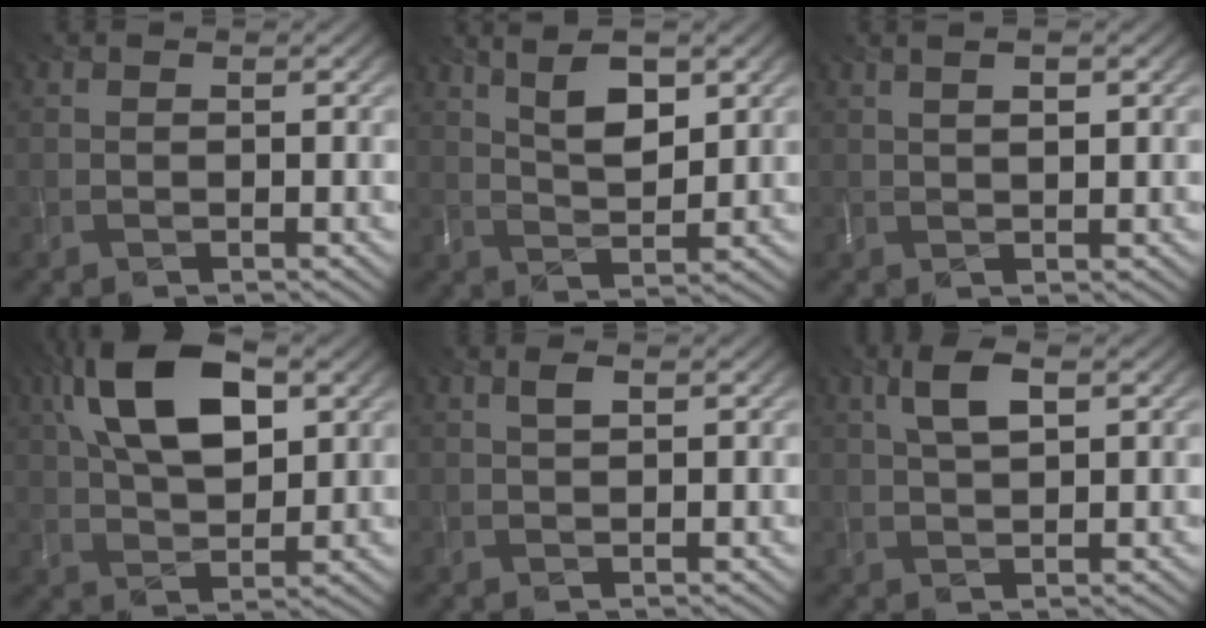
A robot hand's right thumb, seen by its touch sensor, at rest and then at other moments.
{"total": 6.6, "force": [3.4, 2.4, 5.1], "torque": [-0.102, 0.002, 0.067]}
{"total": 2.6, "force": [1.2, 0.7, 2.2], "torque": [-0.034, -0.002, 0.025]}
{"total": 13.1, "force": [4.9, 6.5, 10.2], "torque": [-0.207, 0.021, 0.085]}
{"total": 1.4, "force": [0.7, 0.5, 1.1], "torque": [-0.026, 0.002, 0.014]}
{"total": 4.3, "force": [1.7, 1.7, 3.6], "torque": [-0.081, 0.008, 0.033]}